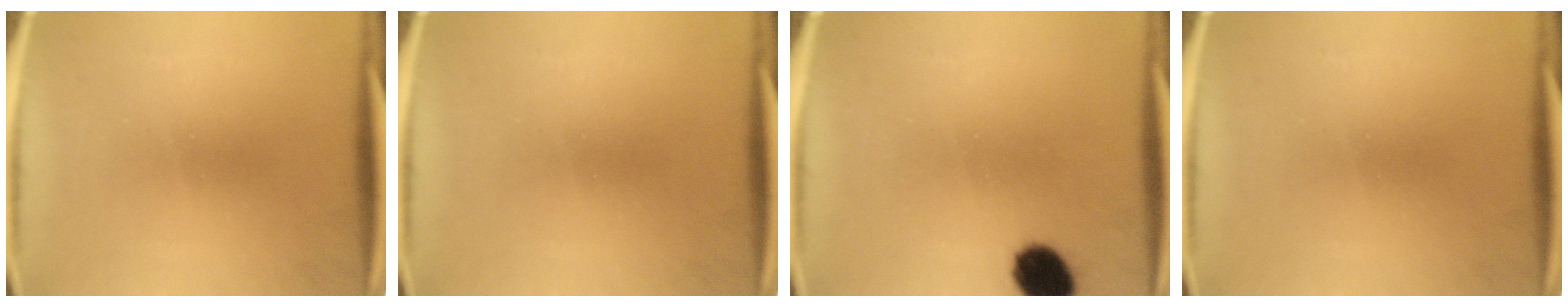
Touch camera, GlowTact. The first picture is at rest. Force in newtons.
{"total": 0.0}
{"total": 8.2}
{"total": 0.0}